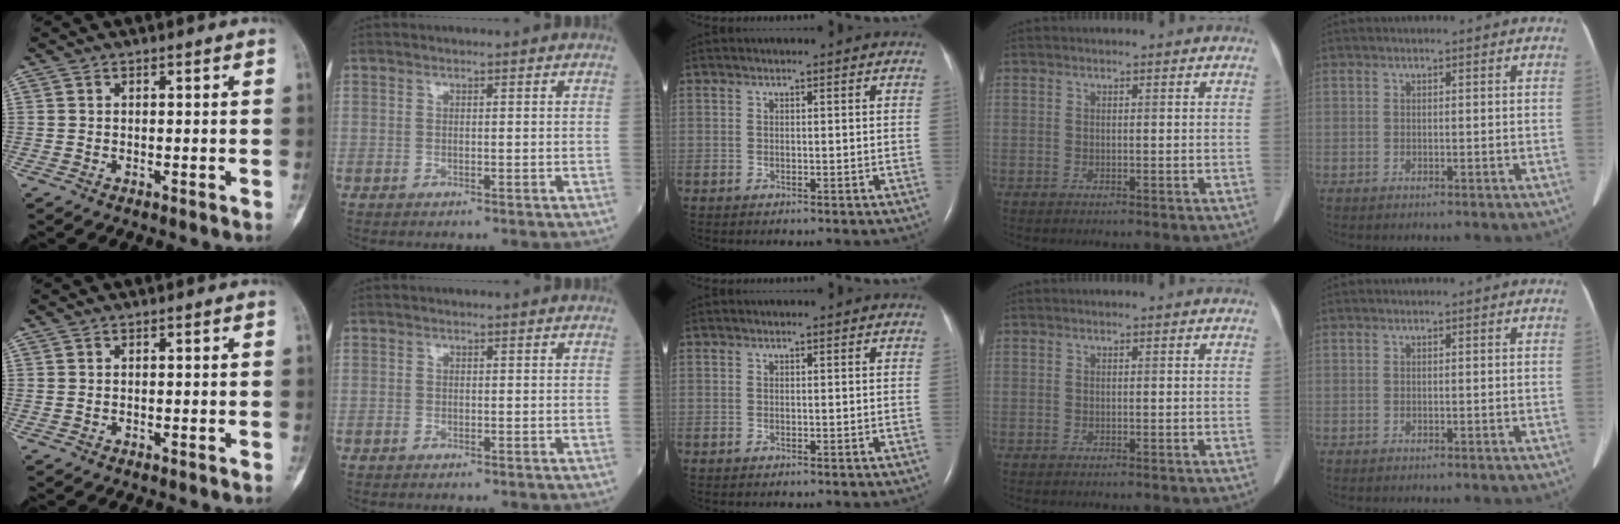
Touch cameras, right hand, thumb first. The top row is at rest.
{}